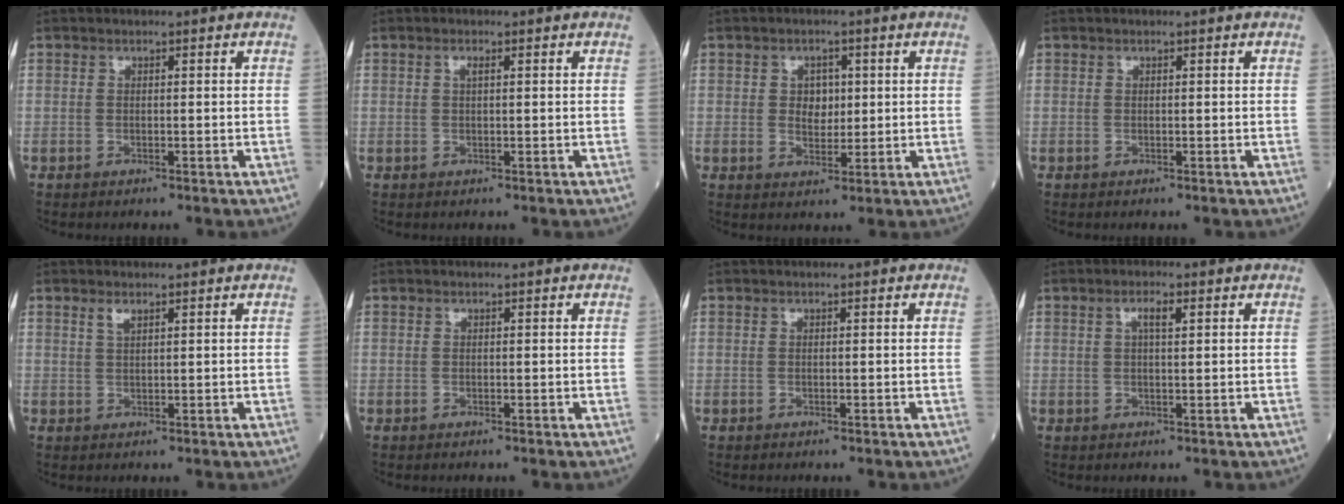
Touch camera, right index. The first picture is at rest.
{"total": 0.9, "force": [0.3, 0.2, 0.8], "torque": [-0.018, 0.002, 0.004]}
{"total": 3.7, "force": [0.8, 2.7, 2.4], "torque": [-0.031, 0.004, 0.019]}
{"total": 0.0}
{"total": 1.5, "force": [1.0, 0.4, 1.0], "torque": [-0.021, 0.000, 0.022]}
{"total": 0.0}
{"total": 0.0}
{"total": 2.3, "force": [0.9, 0.4, 2.1], "torque": [-0.041, 0.003, 0.014]}